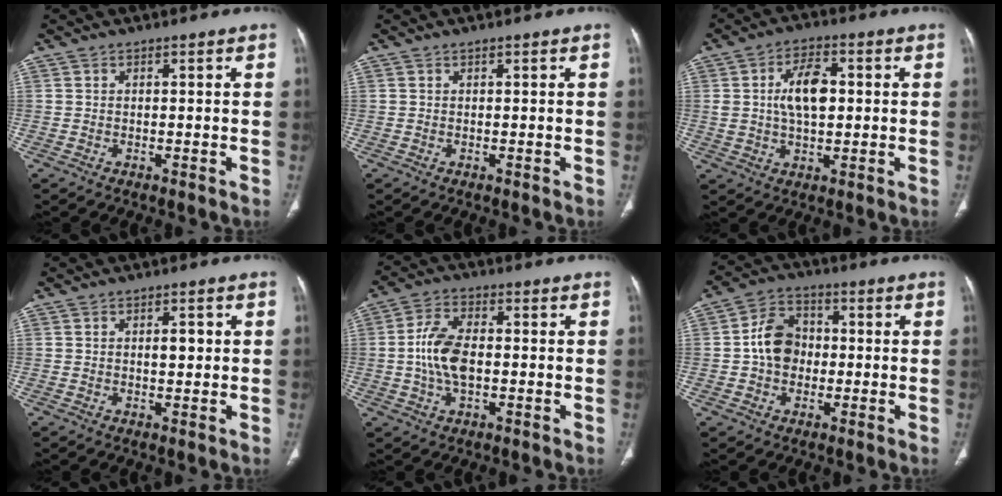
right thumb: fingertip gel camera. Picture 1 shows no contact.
{"total": 0.0}
{"total": 9.0, "force": [1.2, 5.0, 7.4], "torque": [-0.117, 0.006, 0.022]}
{"total": 2.5, "force": [0.3, 1.3, 2.1], "torque": [-0.025, 0.001, 0.003]}
{"total": 9.1, "force": [-0.5, 5.0, 7.6], "torque": [-0.147, 0.011, -0.014]}
{"total": 8.7, "force": [-0.3, 6.9, 5.3], "torque": [-0.070, 0.022, -0.015]}